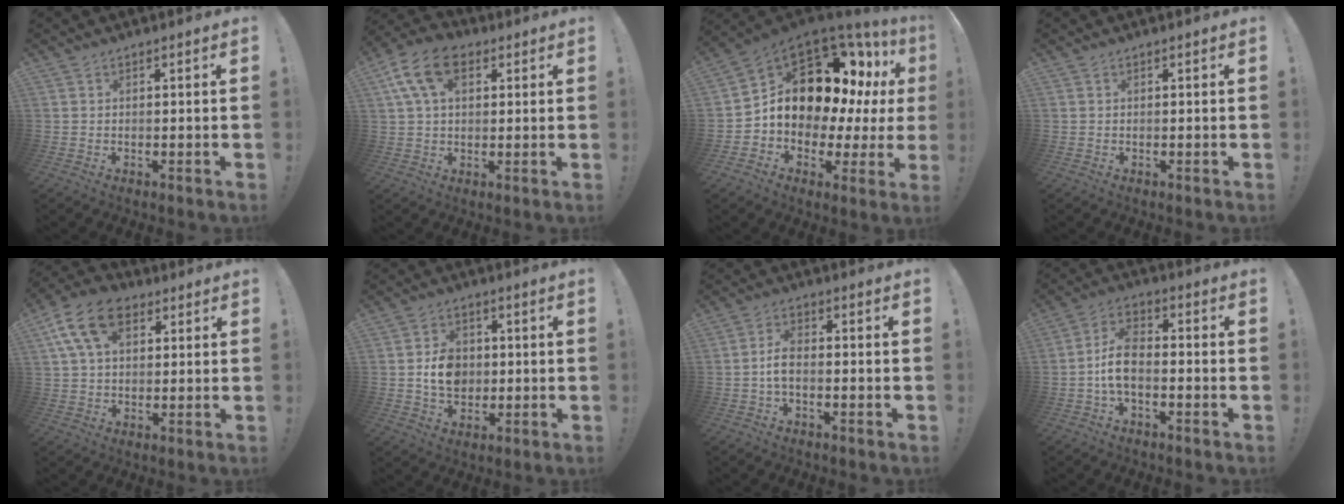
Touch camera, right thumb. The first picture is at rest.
{"total": 13.6, "force": [5.2, 8.5, 9.3], "torque": [-0.162, 0.000, 0.100]}
{"total": 16.0, "force": [5.3, 10.6, 10.8], "torque": [-0.143, -0.041, 0.112]}
{"total": 0.0}
{"total": 14.4, "force": [5.8, 9.1, 9.5], "torque": [-0.162, -0.007, 0.111]}
{"total": 8.5, "force": [-0.2, 6.9, 4.9], "torque": [-0.061, 0.006, -0.002]}
{"total": 4.9, "force": [-1.0, 2.1, 4.3], "torque": [-0.086, -0.002, -0.020]}
{"total": 8.6, "force": [-2.0, 4.6, 6.9], "torque": [-0.141, 0.004, -0.035]}